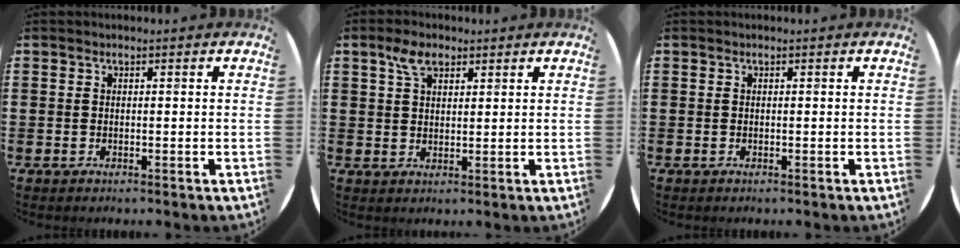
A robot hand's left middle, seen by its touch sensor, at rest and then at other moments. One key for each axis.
{"total": 3.9, "fx": 2.6, "fy": 2.0, "fz": 2.1, "tx": -0.039, "ty": 0.006, "tz": 0.045}
{"total": 0.0}